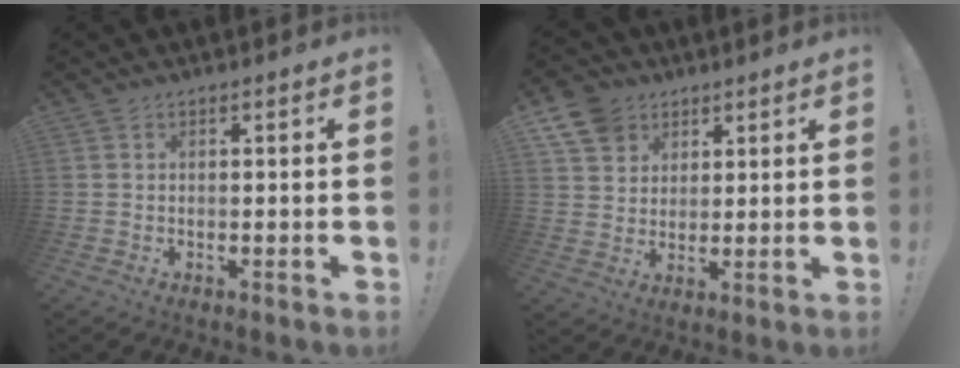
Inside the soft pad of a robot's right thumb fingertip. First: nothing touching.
{"total": 9.7, "force": [5.6, 7.4, 2.9], "torque": [-0.049, -0.030, 0.111]}